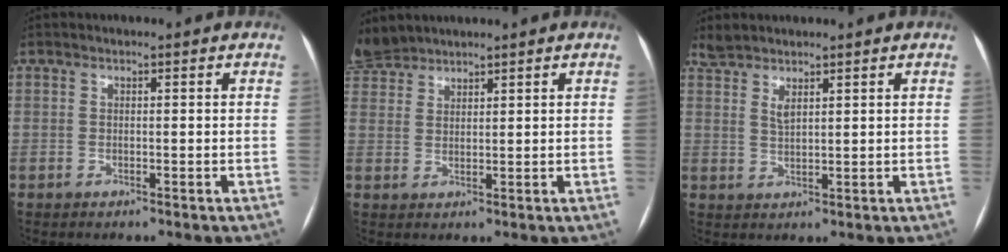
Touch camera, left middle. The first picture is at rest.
{"total": 4.4, "force": [4.3, 0.8, -0.1], "torque": [-0.008, 0.015, 0.090]}
{"total": 3.3, "force": [2.7, 0.7, 1.7], "torque": [-0.046, 0.002, 0.062]}